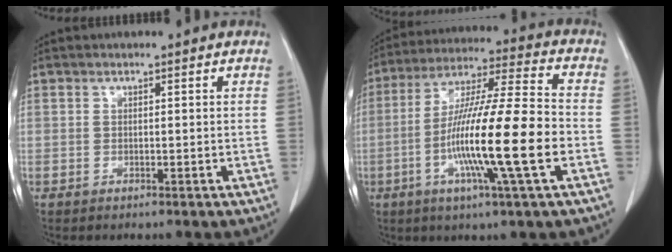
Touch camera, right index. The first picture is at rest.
{"total": 17.5, "force": [-4.5, -0.1, 16.9], "torque": [-0.312, -0.008, -0.085]}